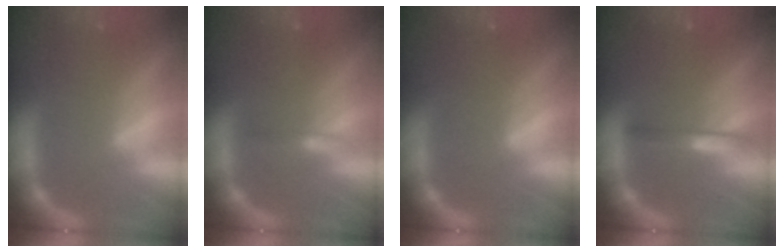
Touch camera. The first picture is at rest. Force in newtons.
{"total": 0.9}
{"total": 0.0}
{"total": 2.0}